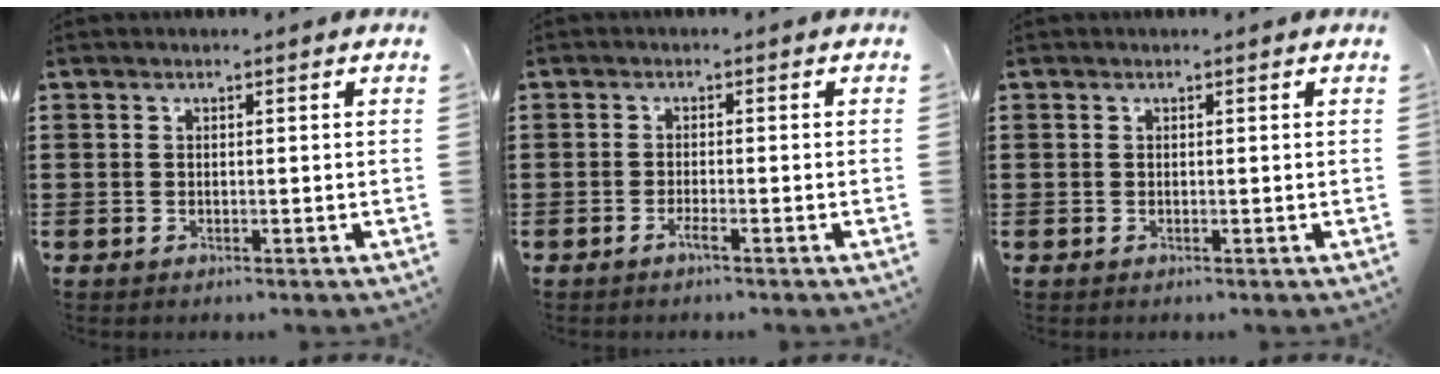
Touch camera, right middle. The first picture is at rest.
{"total": 0.6, "force": [-0.4, 0.0, 0.4], "torque": [-0.008, -0.001, -0.008]}
{"total": 0.0}